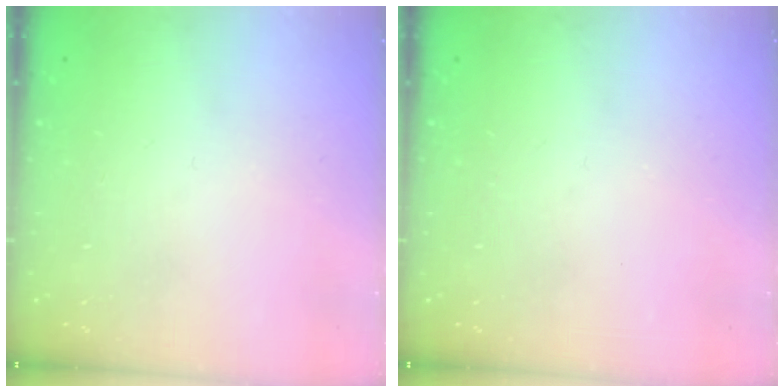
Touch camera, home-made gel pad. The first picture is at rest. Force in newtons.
{"total": 0.0}